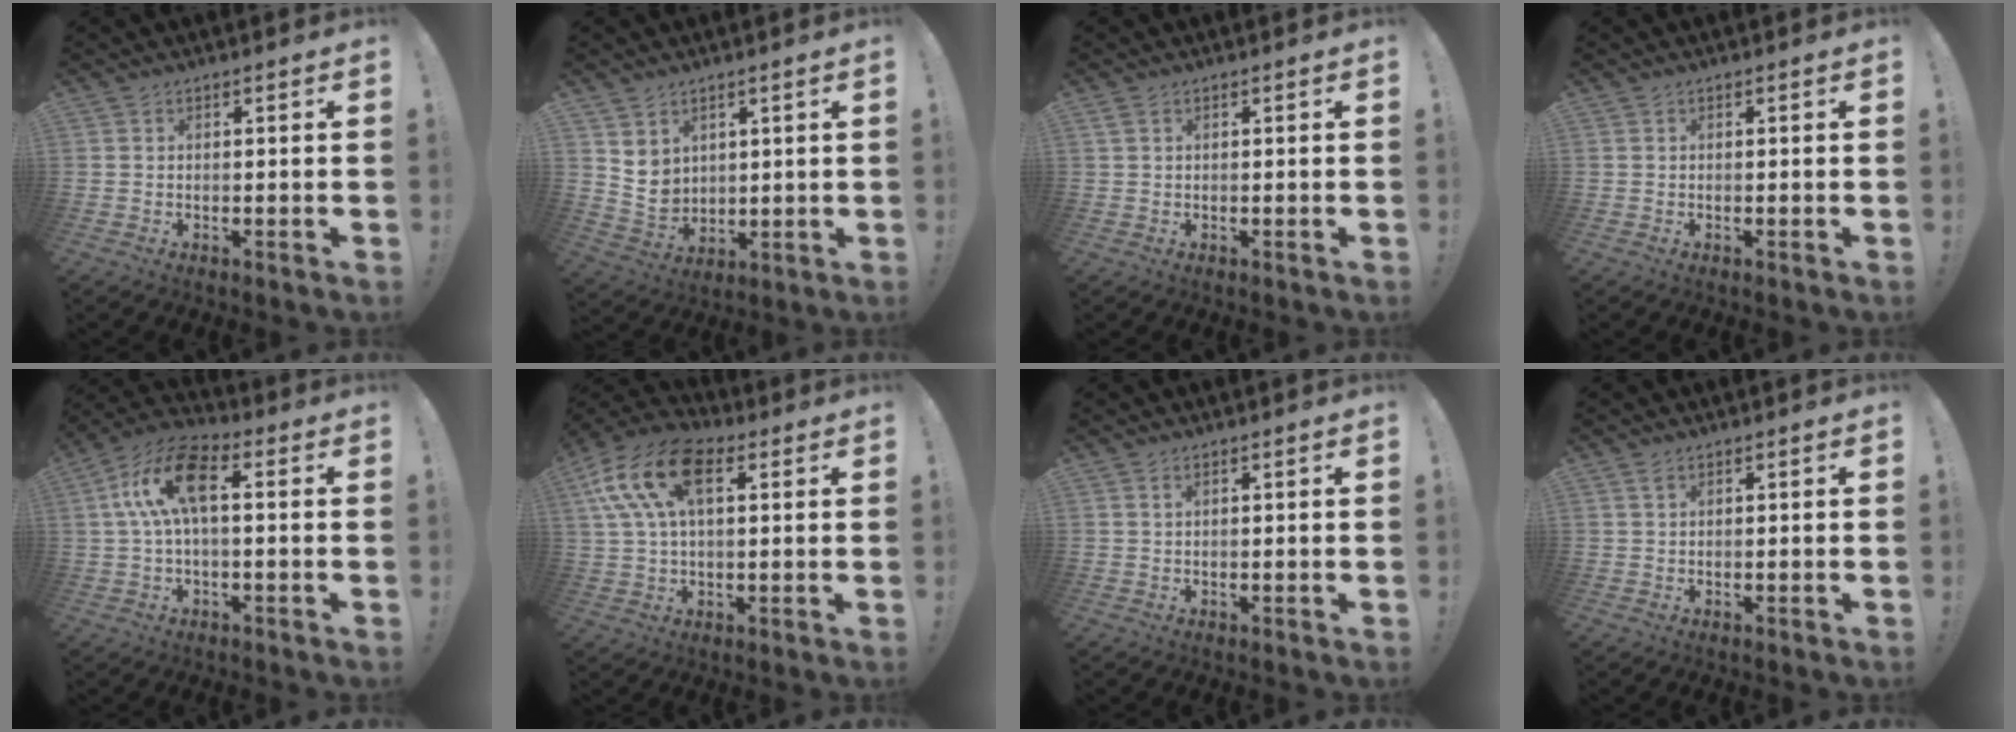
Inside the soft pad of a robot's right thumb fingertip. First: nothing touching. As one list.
[{"total": 6.5, "force": [3.9, 5.1, 1.4], "torque": [-0.025, -0.032, 0.082]}, {"total": 1.0, "force": [0.5, 0.4, 0.8], "torque": [-0.015, 0.002, 0.010]}, {"total": 0.0}, {"total": 13.7, "force": [1.8, 6.5, 11.9], "torque": [-0.228, 0.012, 0.029]}, {"total": 17.1, "force": [5.7, 9.9, 12.7], "torque": [-0.246, -0.003, 0.100]}, {"total": 0.8, "force": [0.4, 0.2, 0.6], "torque": [-0.012, 0.003, 0.007]}, {"total": 1.3, "force": [0.8, 0.4, 0.9], "torque": [-0.019, 0.002, 0.014]}]